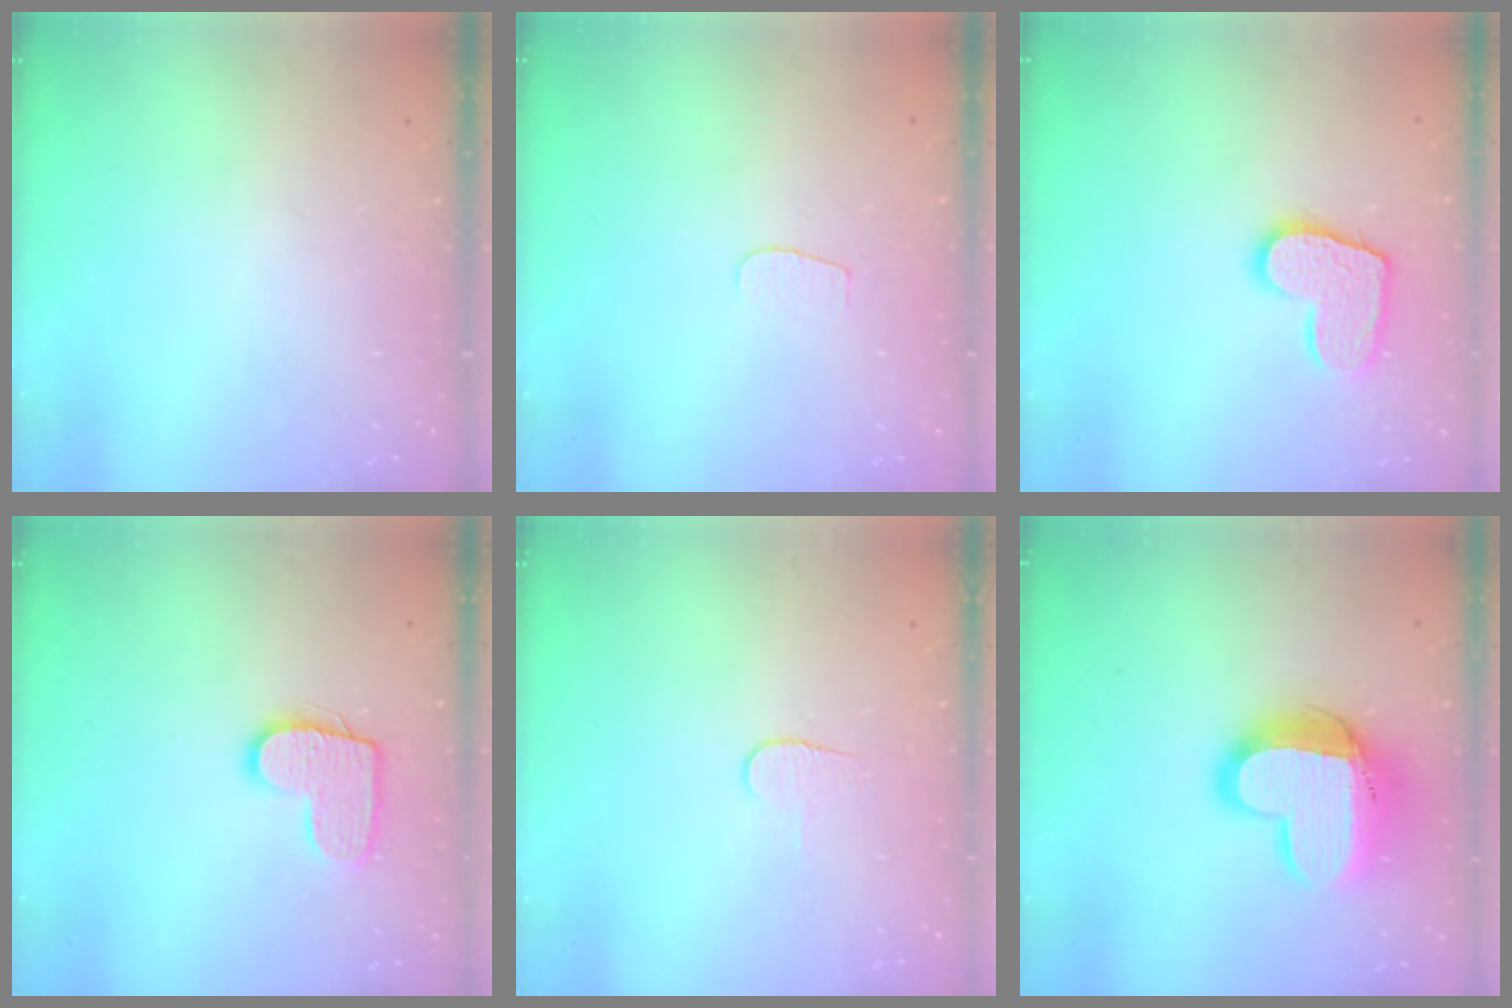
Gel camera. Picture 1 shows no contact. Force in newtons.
{"total": 3.5, "press": 3.5, "slide": 0.4}
{"total": 11.6, "press": 11.6, "slide": 0.8}
{"total": 11.8, "press": 11.8, "slide": 0.6}
{"total": 4.5, "press": 4.5, "slide": 0.5}
{"total": 16.3, "press": 16.2, "slide": 1.4}